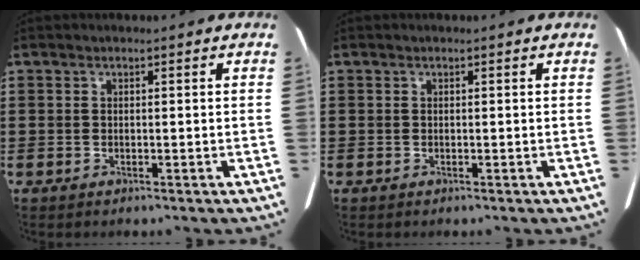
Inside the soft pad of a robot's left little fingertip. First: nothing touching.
{"total": 0.0}